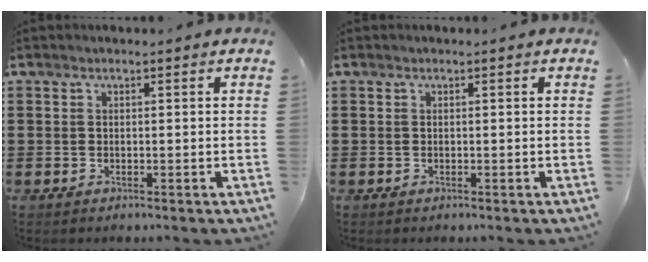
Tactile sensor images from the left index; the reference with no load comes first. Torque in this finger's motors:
{"motor_torque": [-0.01, 0.01, 0.00, 0.01]}